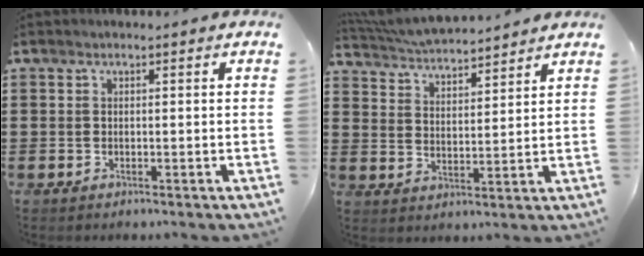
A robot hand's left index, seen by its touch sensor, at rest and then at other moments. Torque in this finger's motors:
{"motor_torque": [0.29, -0.43, 0.37, 0.12]}